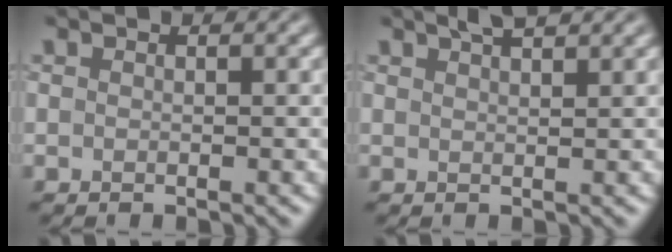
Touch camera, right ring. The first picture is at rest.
{"total": 2.6, "force": [2.0, 0.6, 1.5], "torque": [-0.006, 0.009, 0.020]}